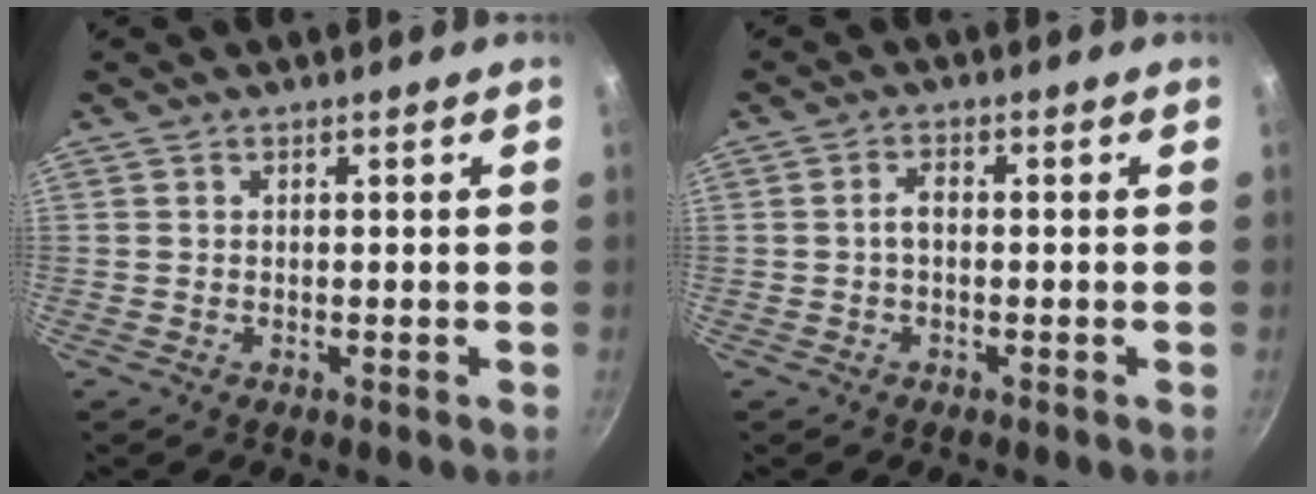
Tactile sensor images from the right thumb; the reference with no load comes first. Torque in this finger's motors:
{"motor_torque": [0.07, 0.64, 0.70, 0.07, 0.06]}